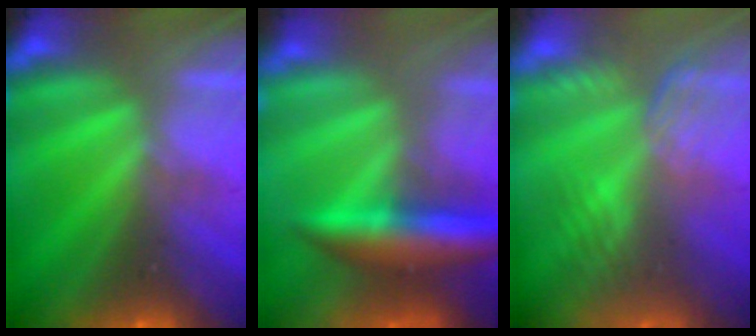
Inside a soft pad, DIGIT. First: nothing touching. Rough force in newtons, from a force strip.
{"total": 6.2}
{"total": 2.6}